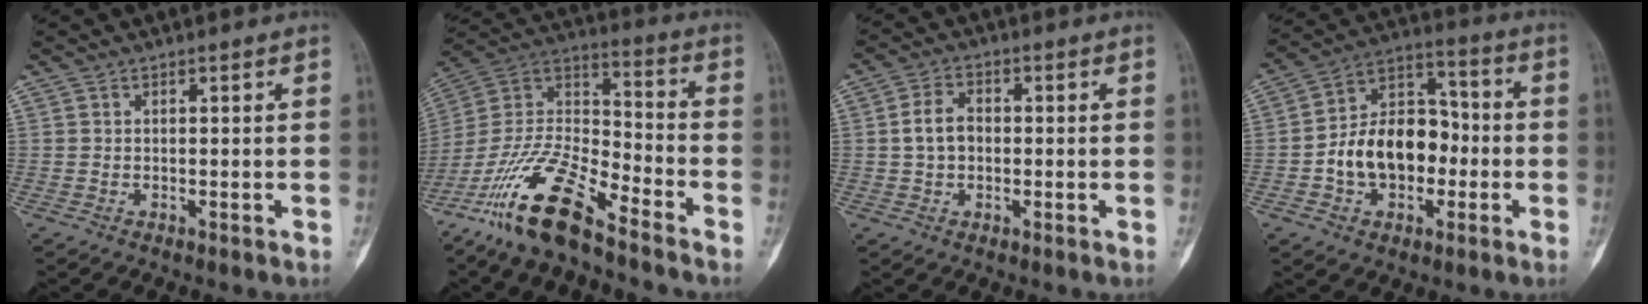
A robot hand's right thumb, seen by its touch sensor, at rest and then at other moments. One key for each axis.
{"total": 17.9, "fx": -12.7, "fy": 4.9, "fz": 11.6, "tx": -0.223, "ty": 0.071, "tz": -0.243}
{"total": 5.1, "fx": 0.0, "fy": 3.6, "fz": 3.6, "tx": -0.060, "ty": 0.015, "tz": -0.005}
{"total": 15.3, "fx": -2.6, "fy": 10.6, "fz": 10.7, "tx": -0.151, "ty": 0.046, "tz": -0.047}